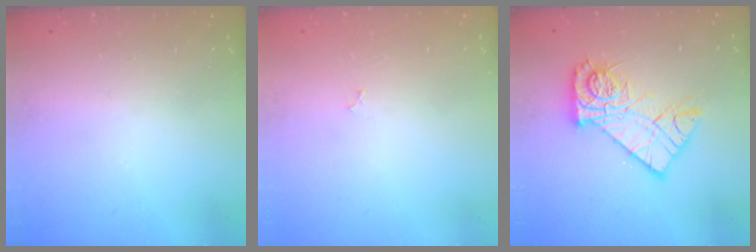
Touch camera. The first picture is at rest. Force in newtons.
{"total": 2.3, "press": 2.3, "slide": 0.2}
{"total": 14.6, "press": 14.6, "slide": 1.4}